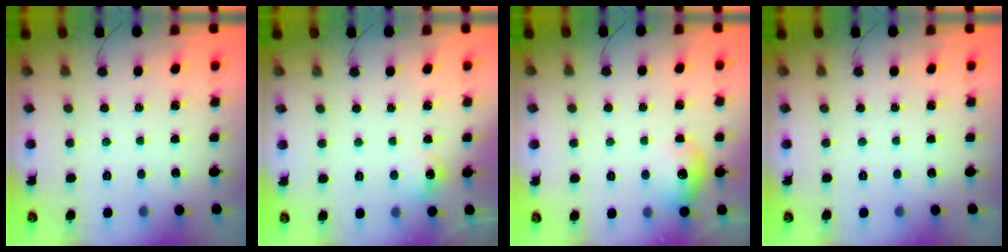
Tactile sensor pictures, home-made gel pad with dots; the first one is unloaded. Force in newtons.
{"total": 6.0, "press": 5.9, "slide": 1.2}
{"total": 9.2, "press": 9.2, "slide": 1.3}
{"total": 0.0}